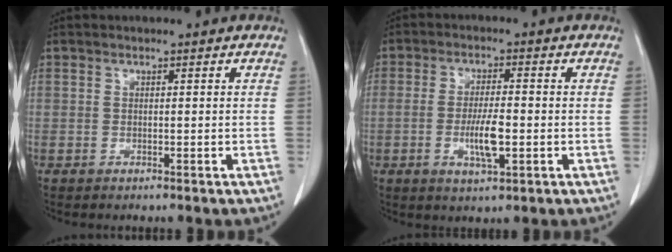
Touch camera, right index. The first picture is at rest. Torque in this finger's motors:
{"motor_torque": [1.67, -0.18, 0.65, 0.13]}